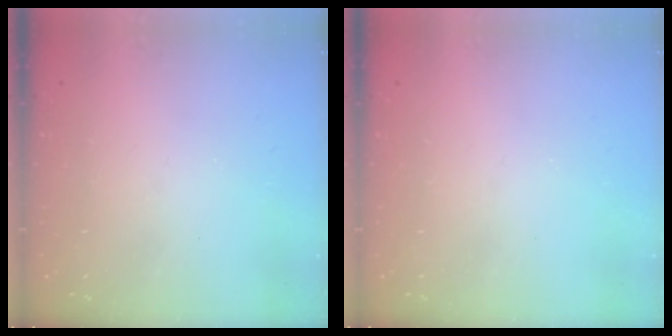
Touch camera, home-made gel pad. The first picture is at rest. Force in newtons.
{"total": 0.0}